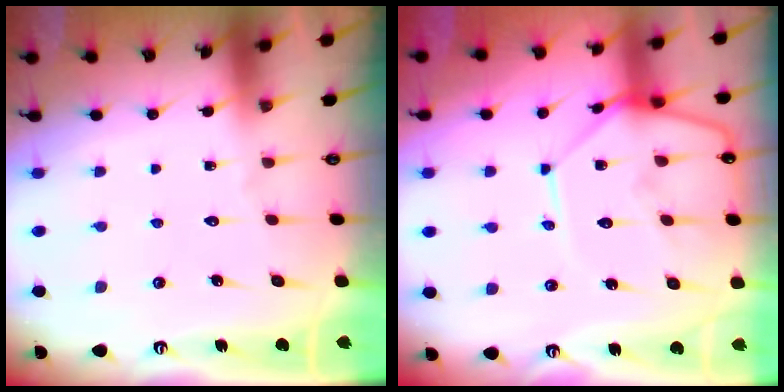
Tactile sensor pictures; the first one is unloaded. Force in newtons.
{"total": 12.4, "press": 12.3, "slide": 1.3}